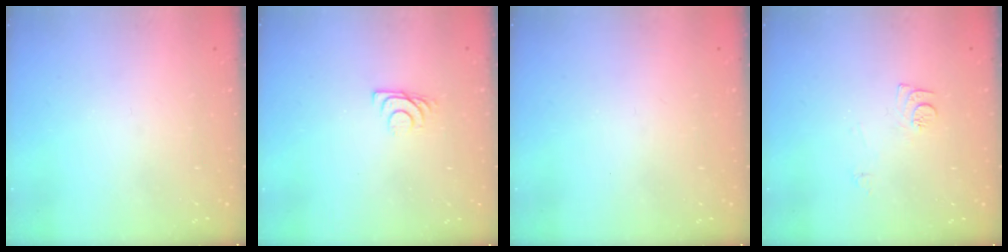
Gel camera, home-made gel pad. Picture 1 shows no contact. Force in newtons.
{"total": 5.4, "press": 5.3, "slide": 0.7}
{"total": 2.1, "press": 2.0, "slide": 0.4}
{"total": 7.7, "press": 7.7, "slide": 0.8}